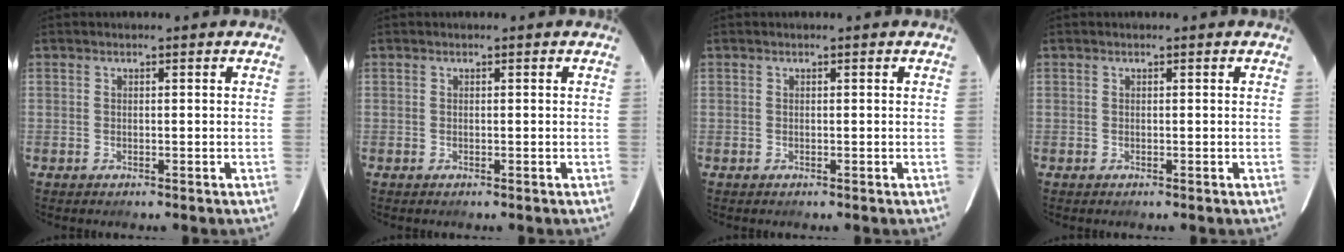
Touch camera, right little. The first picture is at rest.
{"total": 0.0}
{"total": 0.0}
{"total": 0.0}